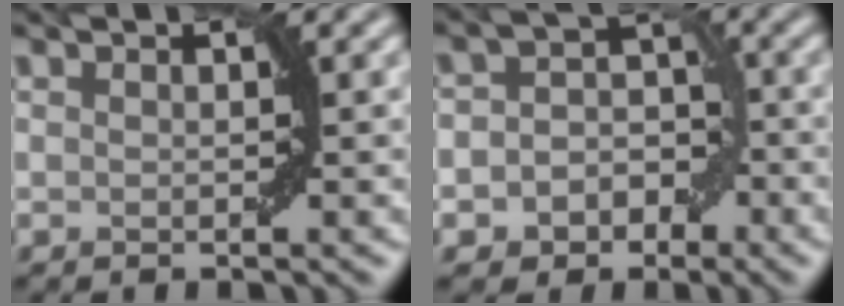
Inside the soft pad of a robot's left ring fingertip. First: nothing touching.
{"total": 4.7, "force": [-1.9, 3.9, 1.9], "torque": [0.007, 0.011, -0.047]}